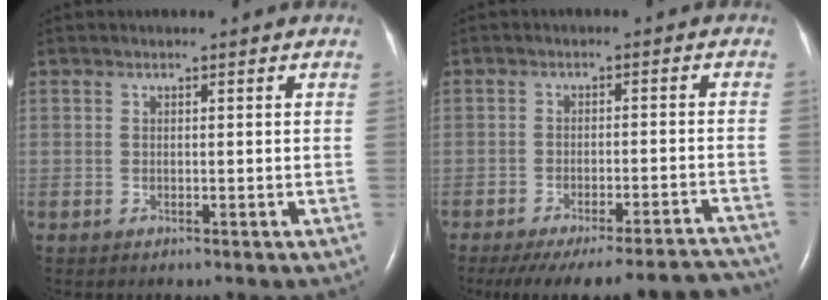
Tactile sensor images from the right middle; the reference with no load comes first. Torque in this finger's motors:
{"motor_torque": [0.41, -0.43, 0.34, 0.08]}